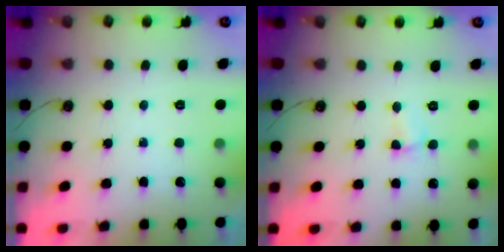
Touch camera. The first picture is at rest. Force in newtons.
{"total": 1.8, "press": 1.7, "slide": 0.5}